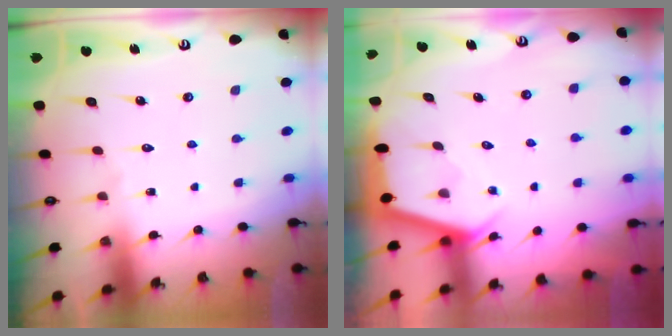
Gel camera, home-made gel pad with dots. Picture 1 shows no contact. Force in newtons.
{"total": 2.9, "press": 2.9, "slide": 0.3}